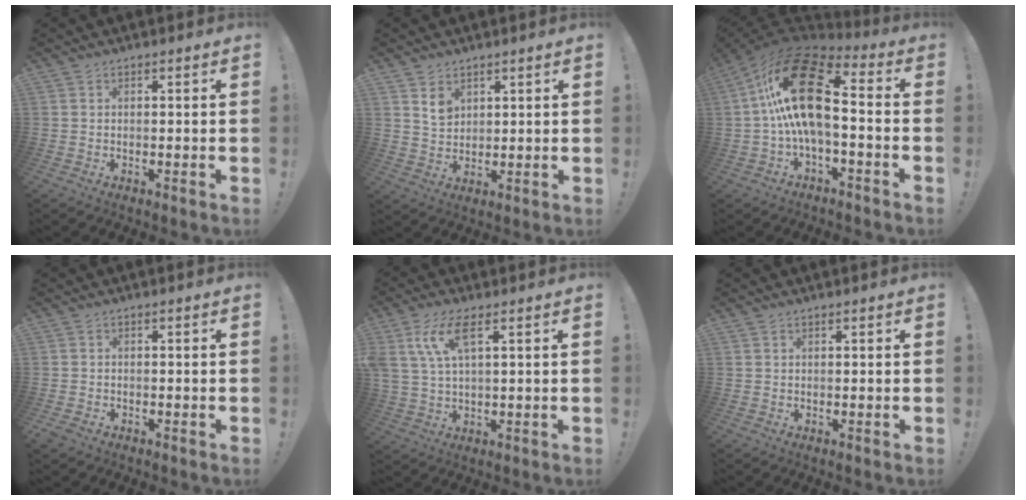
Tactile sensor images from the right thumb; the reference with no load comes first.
{"total": 5.4, "force": [3.1, 3.9, 2.0], "torque": [-0.024, -0.016, 0.056]}
{"total": 21.5, "force": [1.6, 9.9, 19.0], "torque": [-0.374, 0.008, 0.034]}
{"total": 1.4, "force": [-1.0, 0.9, 0.5], "torque": [-0.007, 0.005, -0.017]}
{"total": 9.6, "force": [4.4, 3.2, 7.9], "torque": [-0.163, -0.005, 0.083]}
{"total": 0.0}